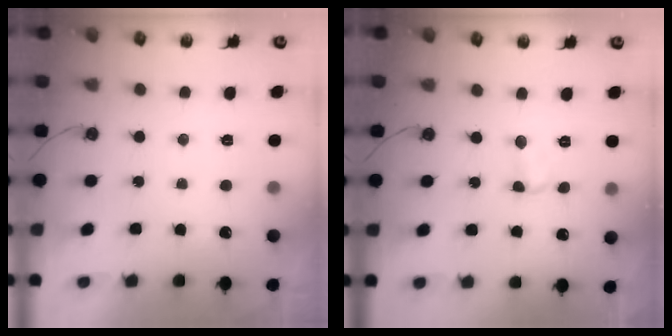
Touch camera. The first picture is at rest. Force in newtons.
{"total": 2.6, "press": 2.6, "slide": 0.4}